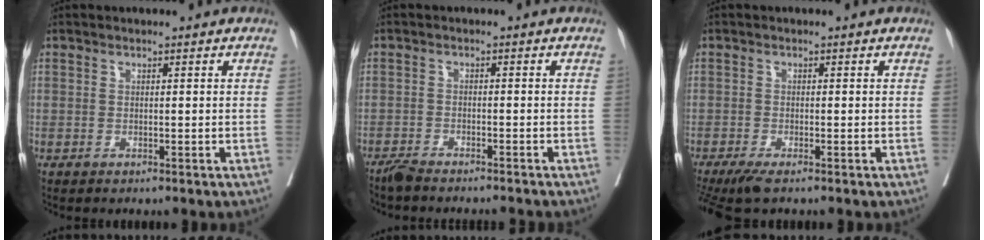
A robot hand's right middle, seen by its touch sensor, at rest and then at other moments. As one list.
[{"total": 4.4, "force": [-4.3, -0.3, 1.1], "torque": [-0.009, -0.010, -0.068]}, {"total": 3.8, "force": [-2.8, 0.4, 2.5], "torque": [-0.042, -0.010, -0.052]}]